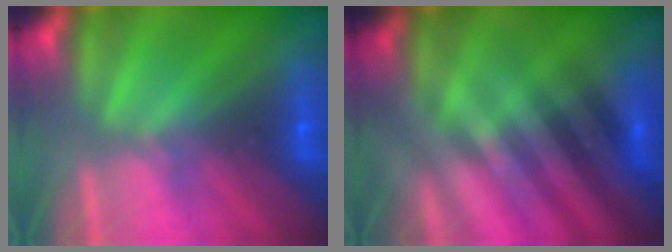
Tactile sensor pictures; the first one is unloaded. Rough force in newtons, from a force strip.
{"total": 2.4}